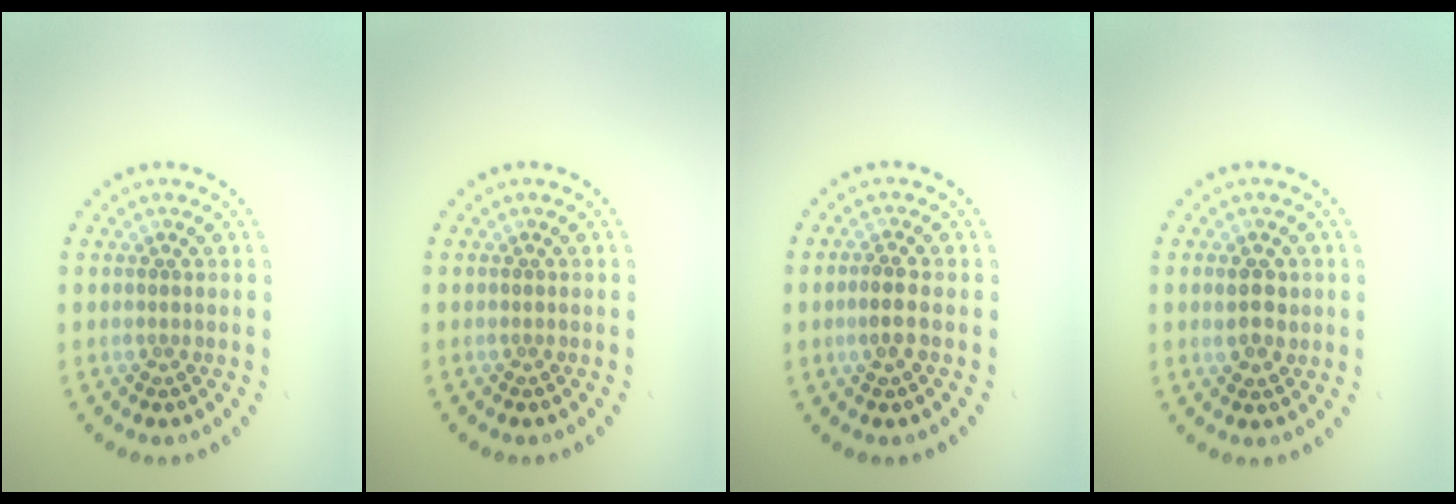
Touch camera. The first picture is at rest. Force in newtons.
{"total": 0.0}
{"total": 1.9, "press": 1.7, "slide": 0.7}
{"total": 2.4, "press": 2.4, "slide": 0.4}